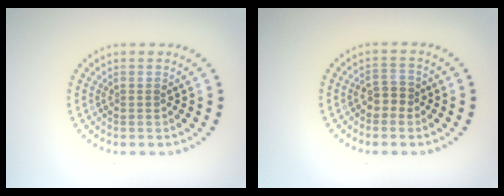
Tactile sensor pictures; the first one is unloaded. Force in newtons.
{"total": 1.8, "press": 1.7, "slide": 0.8}